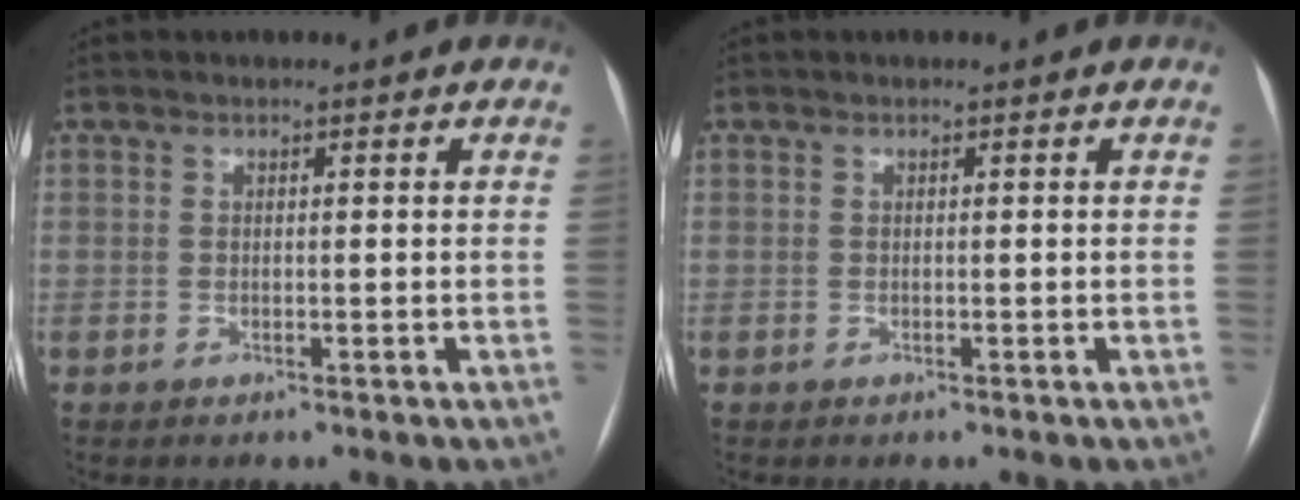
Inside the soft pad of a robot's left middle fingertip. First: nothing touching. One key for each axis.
{"total": 0.0}